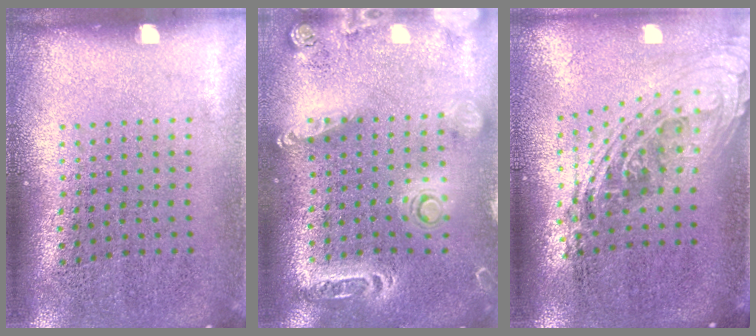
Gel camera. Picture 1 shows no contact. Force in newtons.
{"total": 2.1, "press": 1.9, "slide": 0.8}
{"total": 2.1, "press": 1.6, "slide": 1.4}